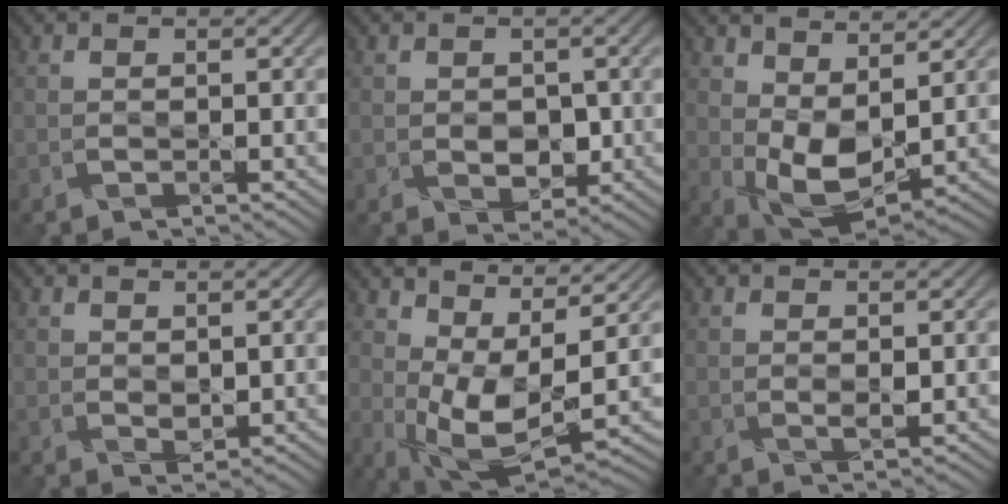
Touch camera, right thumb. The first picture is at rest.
{"total": 2.8, "force": [-0.4, 2.2, 1.7], "torque": [-0.032, -0.007, -0.005]}
{"total": 8.0, "force": [2.9, 4.3, 6.1], "torque": [-0.131, -0.003, 0.054]}
{"total": 1.2, "force": [0.6, 0.8, 0.7], "torque": [-0.017, -0.004, 0.014]}
{"total": 10.0, "force": [4.0, 4.4, 8.0], "torque": [-0.157, -0.006, 0.072]}
{"total": 1.2, "force": [0.3, 0.6, 1.0], "torque": [-0.022, -0.003, 0.007]}